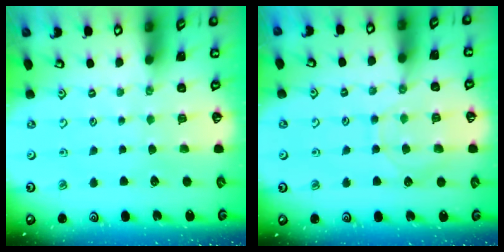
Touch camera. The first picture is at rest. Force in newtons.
{"total": 8.7, "press": 8.6, "slide": 0.9}